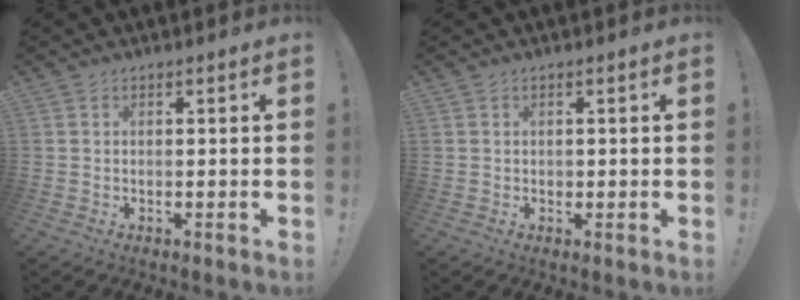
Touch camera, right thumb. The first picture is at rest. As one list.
[{"total": 0.8, "force": [-0.1, 0.7, 0.2], "torque": [-0.010, 0.005, -0.001]}]